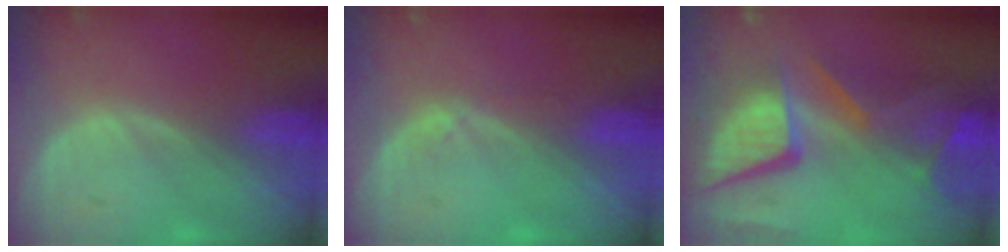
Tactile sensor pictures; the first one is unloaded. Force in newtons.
{"total": 0.9, "press": 0.8, "slide": 0.2}
{"total": 12.8, "press": 10.4, "slide": 7.4}